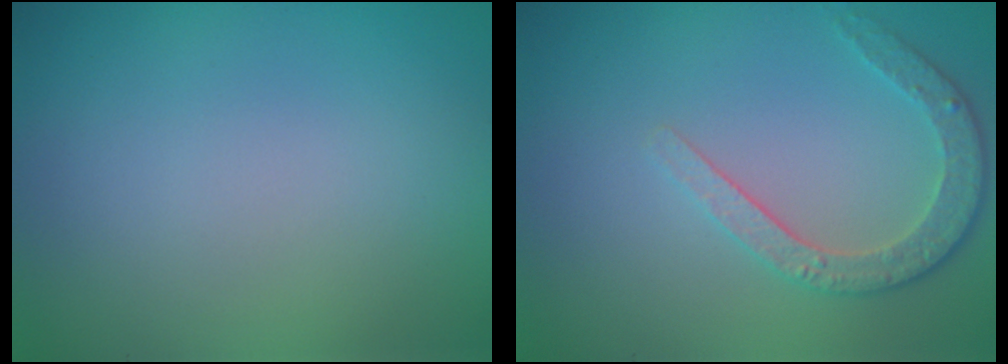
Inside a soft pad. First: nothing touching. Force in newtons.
{"total": 2.9, "press": 2.5, "slide": 1.6}